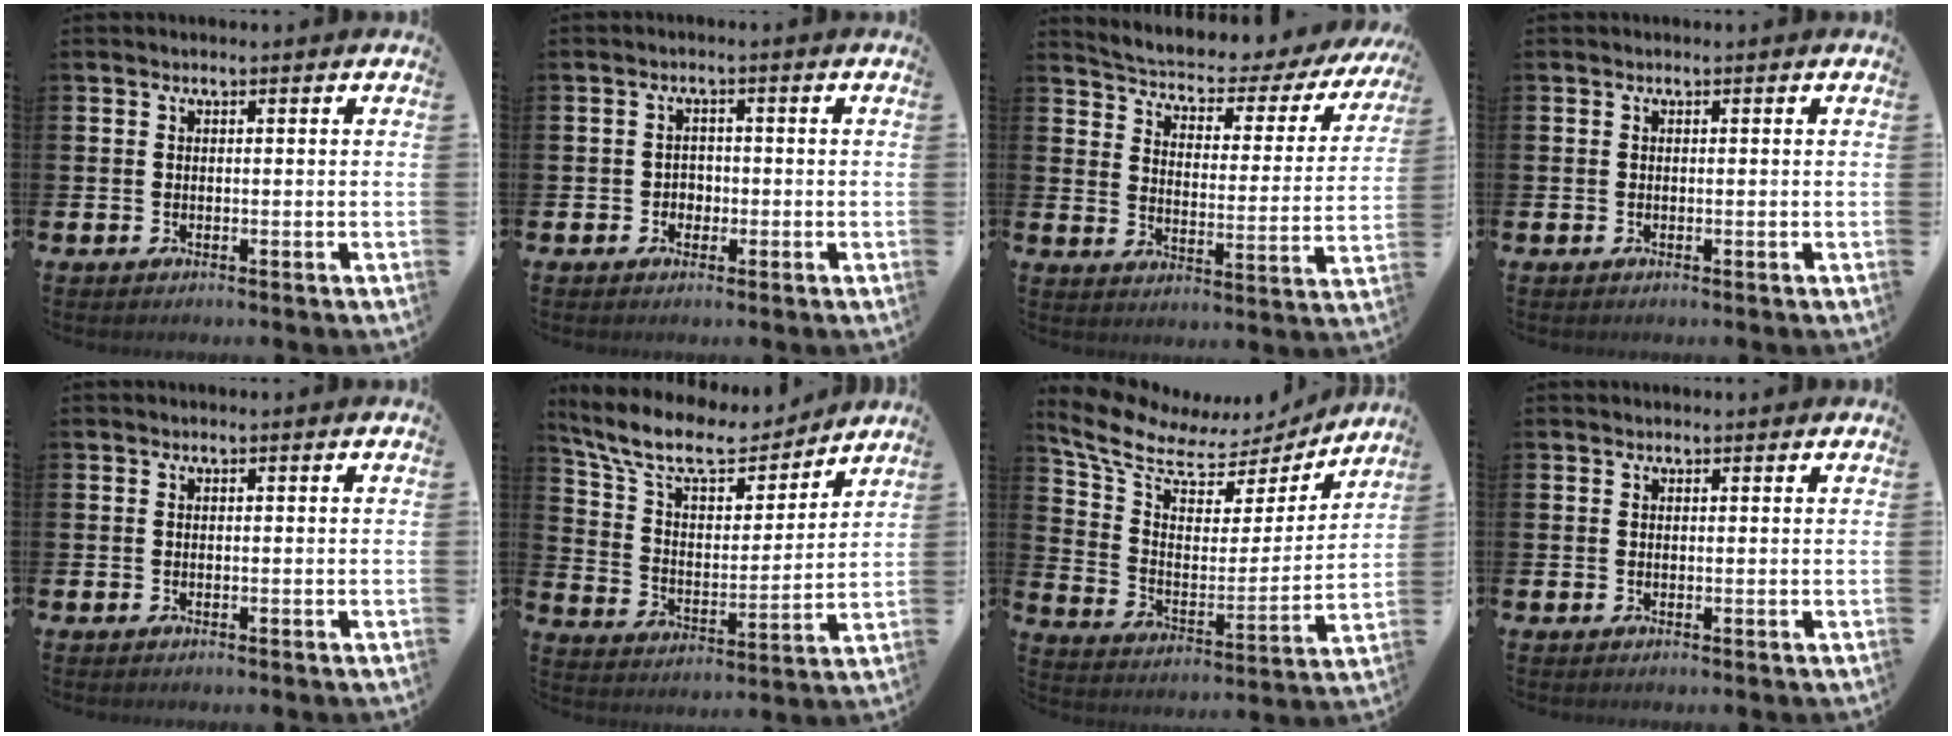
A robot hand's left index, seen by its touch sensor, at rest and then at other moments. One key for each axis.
{"total": 1.7, "fx": -0.4, "fy": 1.6, "fz": 0.6, "tx": 0.002, "ty": -0.001, "tz": -0.014}
{"total": 4.3, "fx": 3.8, "fy": 1.4, "fz": 1.5, "tx": -0.049, "ty": -0.036, "tz": 0.053}
{"total": 0.0}
{"total": 0.0}
{"total": 10.4, "fx": 9.2, "fy": 2.9, "fz": 4.0, "tx": -0.108, "ty": -0.057, "tz": 0.159}
{"total": 9.0, "fx": 7.5, "fy": 3.8, "fz": 3.1, "tx": -0.101, "ty": -0.049, "tz": 0.128}
{"total": 0.7, "fx": 0.7, "fy": 0.2, "fz": 0.1, "tx": 0.014, "ty": -0.004, "tz": 0.010}